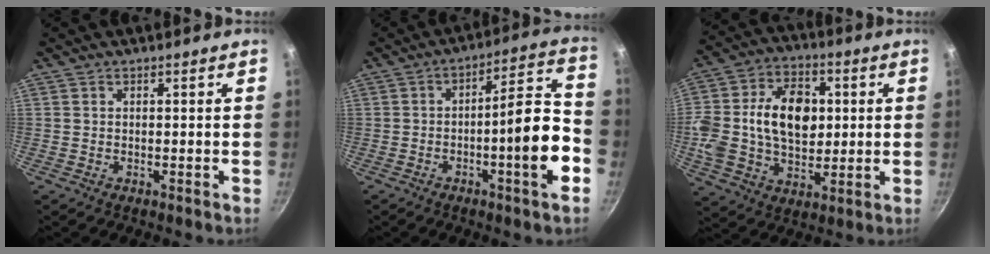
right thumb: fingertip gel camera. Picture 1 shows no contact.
{"total": 13.5, "force": [-4.2, 2.7, 12.5], "torque": [-0.165, 0.046, -0.068]}
{"total": 20.5, "force": [1.9, 14.3, 14.5], "torque": [-0.253, 0.023, 0.027]}